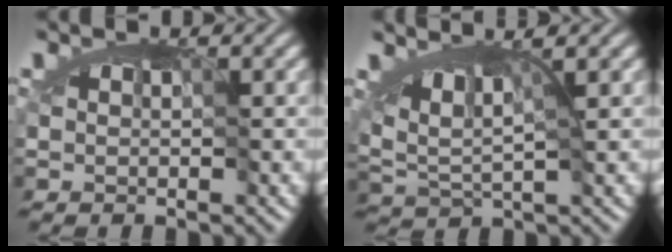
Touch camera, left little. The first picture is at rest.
{"total": 3.9, "force": [0.7, 1.3, 3.6], "torque": [-0.049, 0.004, 0.005]}